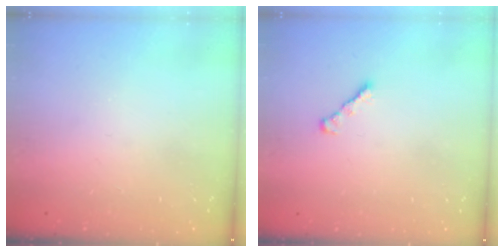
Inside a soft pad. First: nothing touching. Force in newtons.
{"total": 2.5, "press": 2.4, "slide": 0.6}